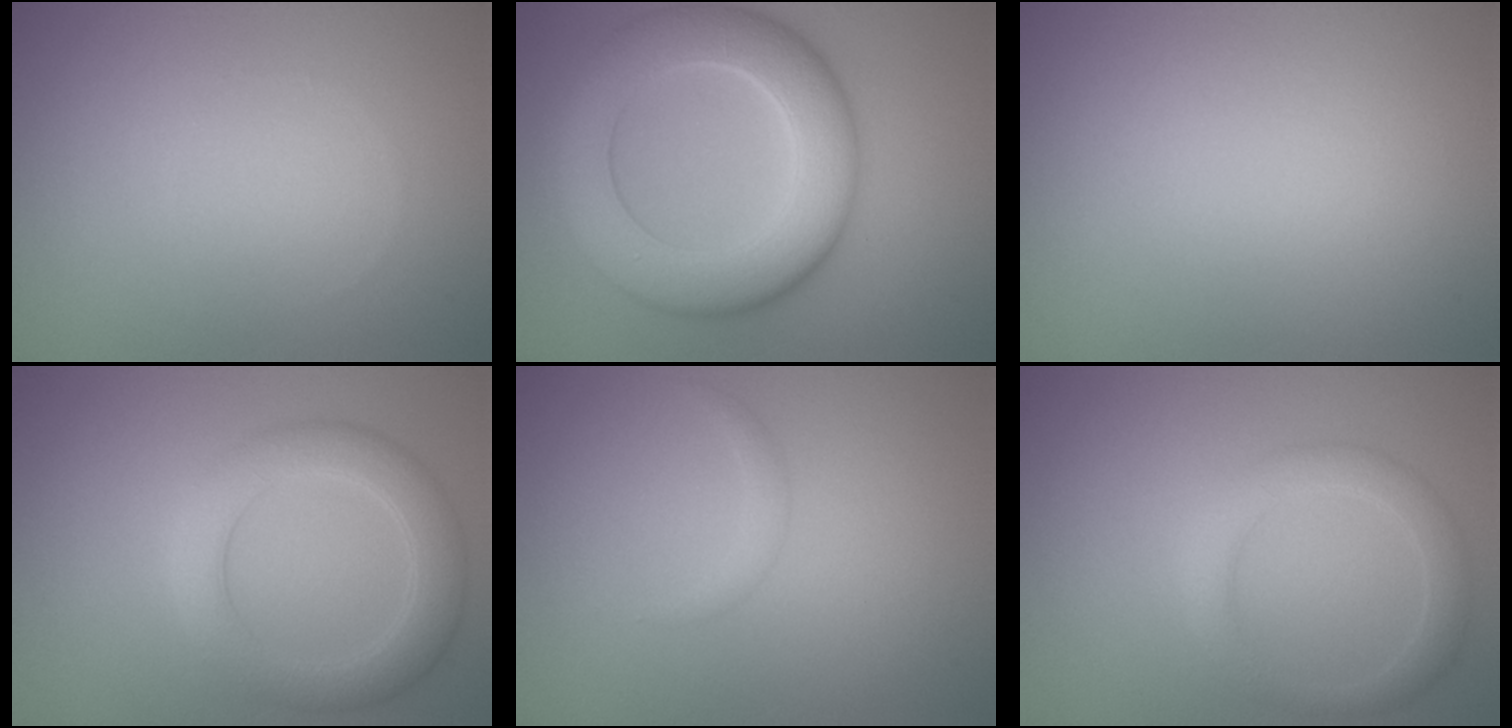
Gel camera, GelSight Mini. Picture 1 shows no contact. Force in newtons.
{"total": 9.0, "press": 9.0, "slide": 0.2}
{"total": 0.0}
{"total": 4.6, "press": 4.6, "slide": 0.2}
{"total": 0.9, "press": 0.9, "slide": 0.1}
{"total": 2.8, "press": 2.8, "slide": 0.2}